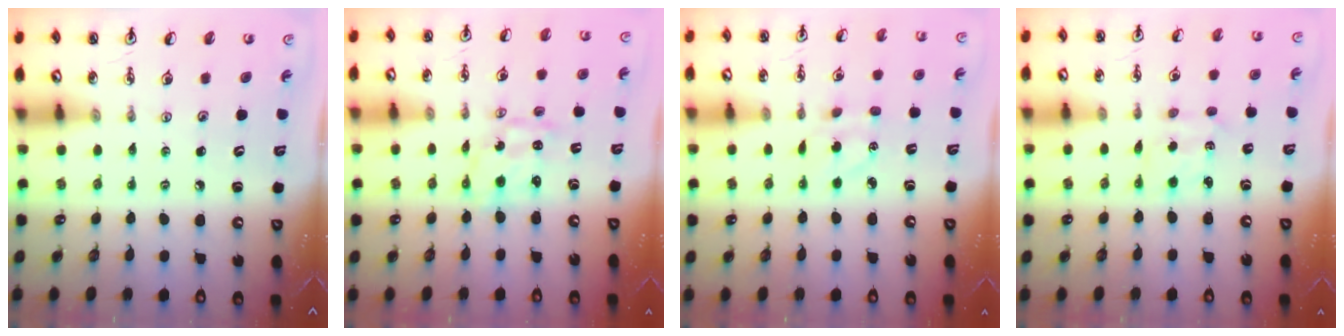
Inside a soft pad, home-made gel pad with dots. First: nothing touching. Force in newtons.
{"total": 2.7, "press": 2.7, "slide": 0.3}
{"total": 3.3, "press": 3.2, "slide": 0.8}
{"total": 2.3, "press": 2.1, "slide": 0.8}